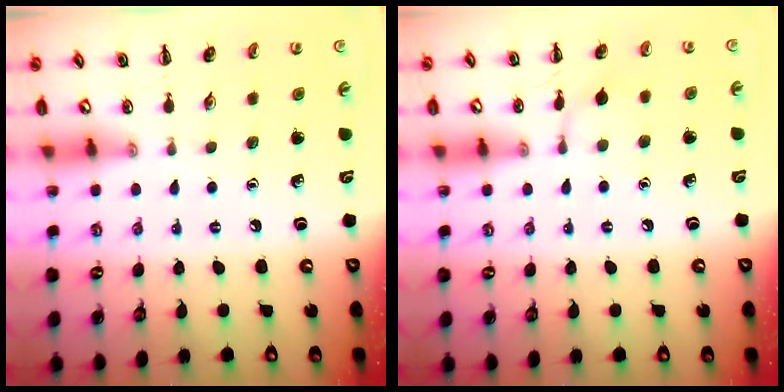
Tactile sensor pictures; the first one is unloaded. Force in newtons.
{"total": 5.8, "press": 5.5, "slide": 1.8}